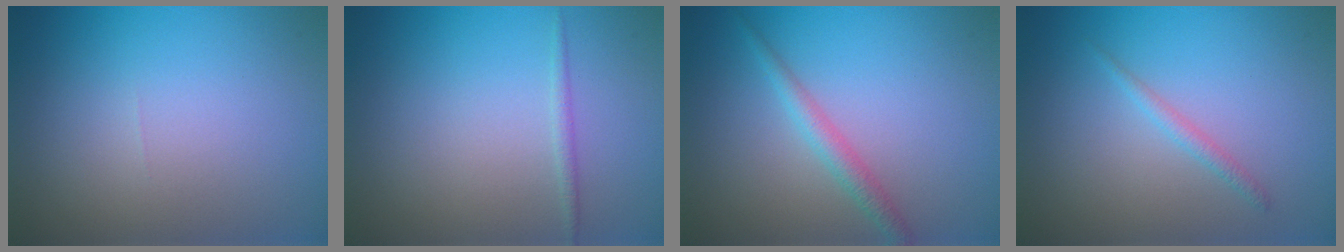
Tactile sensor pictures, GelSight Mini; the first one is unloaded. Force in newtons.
{"total": 0.7, "press": 0.7, "slide": 0.0}
{"total": 1.8, "press": 1.8, "slide": 0.1}
{"total": 1.0, "press": 1.0, "slide": 0.1}